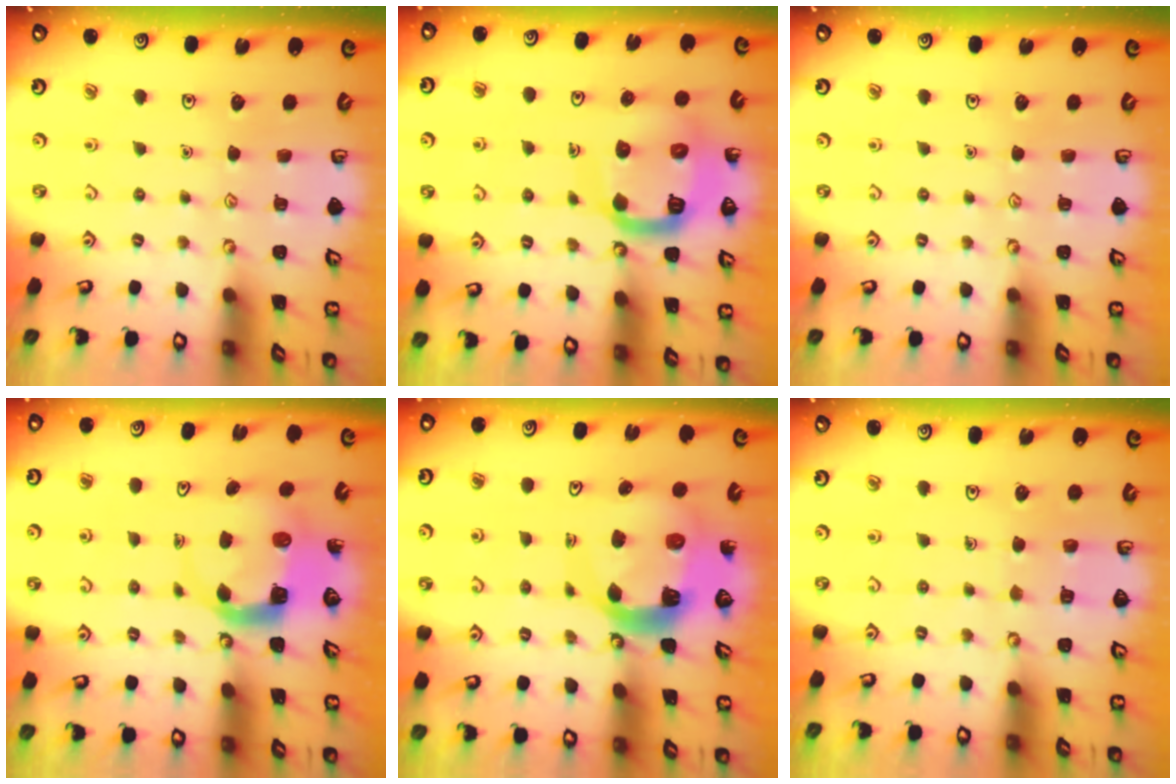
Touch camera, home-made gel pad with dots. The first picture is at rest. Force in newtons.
{"total": 15.1, "press": 15.0, "slide": 1.8}
{"total": 0.0}
{"total": 6.2, "press": 6.2, "slide": 0.6}
{"total": 10.6, "press": 10.5, "slide": 1.3}
{"total": 3.6, "press": 3.6, "slide": 0.3}